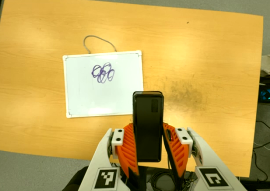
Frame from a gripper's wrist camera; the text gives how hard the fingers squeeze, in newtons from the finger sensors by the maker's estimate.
{"total": 4.4, "left": 3.0, "right": 5.8}